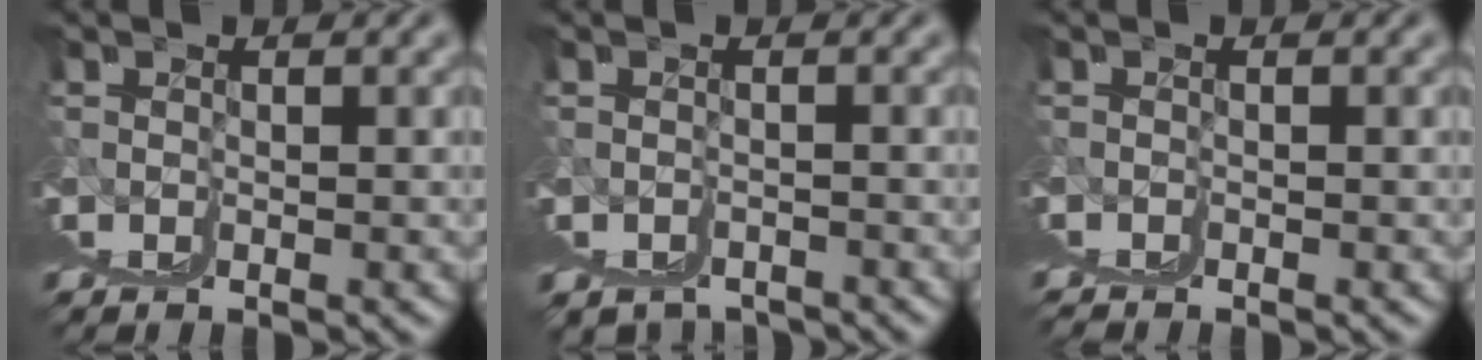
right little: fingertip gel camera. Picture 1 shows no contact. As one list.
[{"total": 3.1, "force": [-0.2, 1.7, 2.6], "torque": [-0.040, -0.010, 0.004]}, {"total": 1.3, "force": [0.6, 0.0, 1.1], "torque": [-0.013, 0.004, 0.011]}]